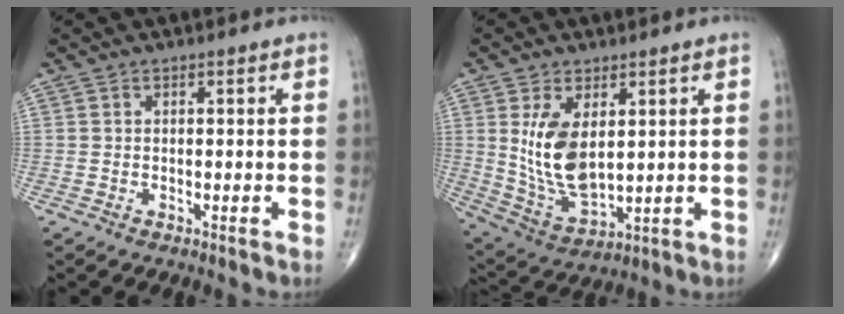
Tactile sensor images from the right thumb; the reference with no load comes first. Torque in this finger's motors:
{"motor_torque": [-0.91, 1.42, 1.25, 0.50, 0.25]}